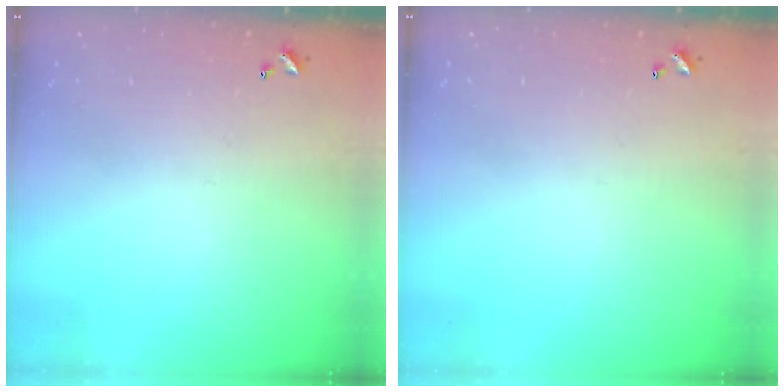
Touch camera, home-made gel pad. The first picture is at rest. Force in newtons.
{"total": 0.0}